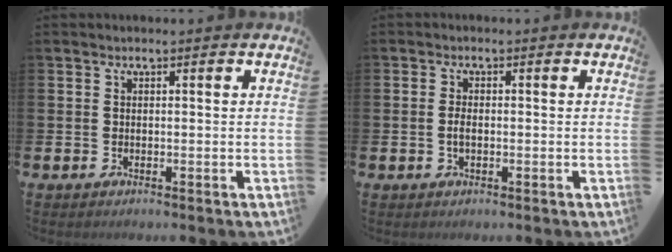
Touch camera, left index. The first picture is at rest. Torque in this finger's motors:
{"motor_torque": [0.52, 0.33, 0.02, 0.02]}